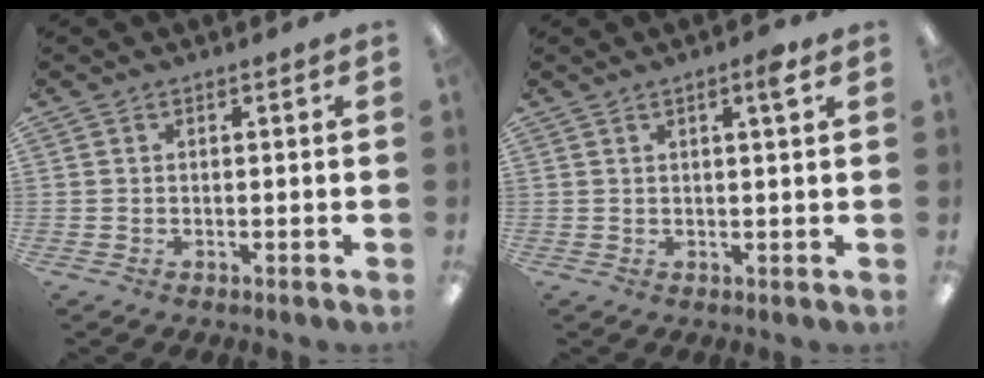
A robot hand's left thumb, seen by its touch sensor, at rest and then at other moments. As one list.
[{"total": 3.5, "force": [1.9, 0.5, 2.8], "torque": [-0.045, -0.004, 0.028]}]